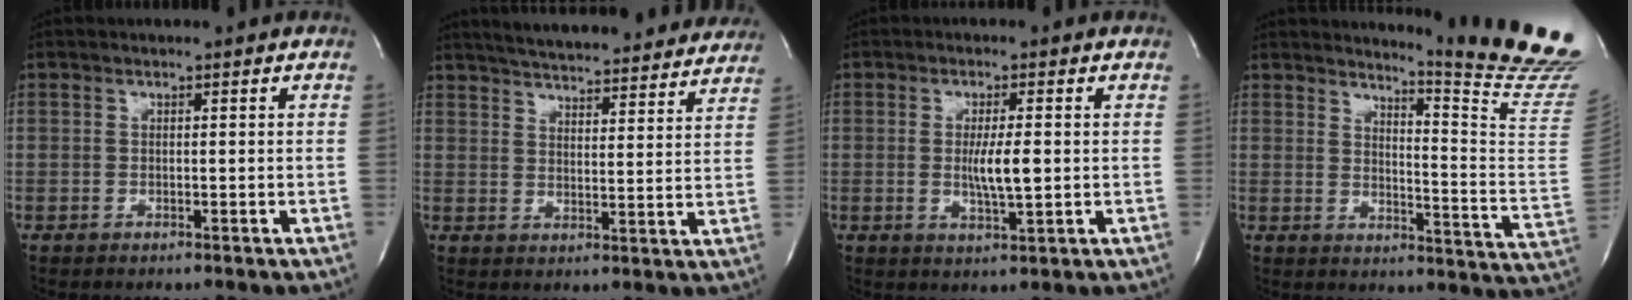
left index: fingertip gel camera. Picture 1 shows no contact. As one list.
[{"total": 25.6, "force": [23.6, 4.2, 9.0], "torque": [-0.145, -0.021, 0.296]}, {"total": 4.8, "force": [0.0, 0.6, 4.8], "torque": [-0.088, -0.007, 0.001]}, {"total": 18.0, "force": [16.6, -2.3, 6.4], "torque": [-0.097, -0.169, 0.191]}]